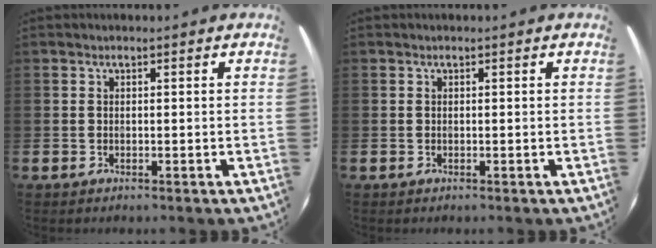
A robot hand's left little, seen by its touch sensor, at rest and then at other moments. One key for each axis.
{"total": 0.0}